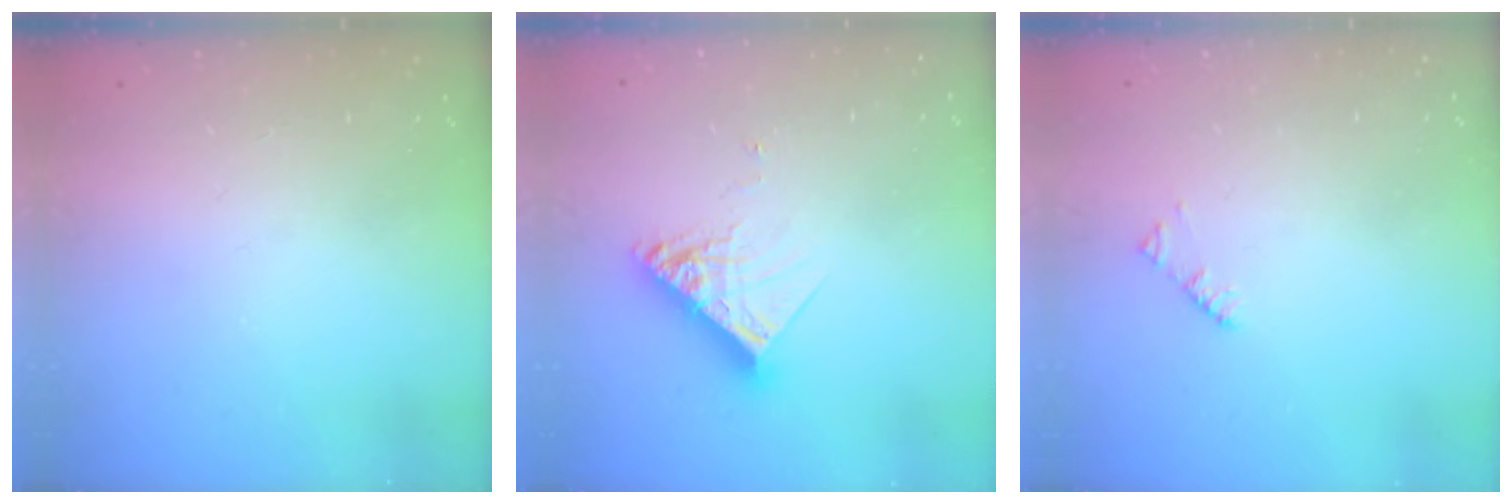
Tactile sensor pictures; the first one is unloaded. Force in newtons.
{"total": 12.0, "press": 11.9, "slide": 0.2}
{"total": 1.9, "press": 1.9, "slide": 0.3}